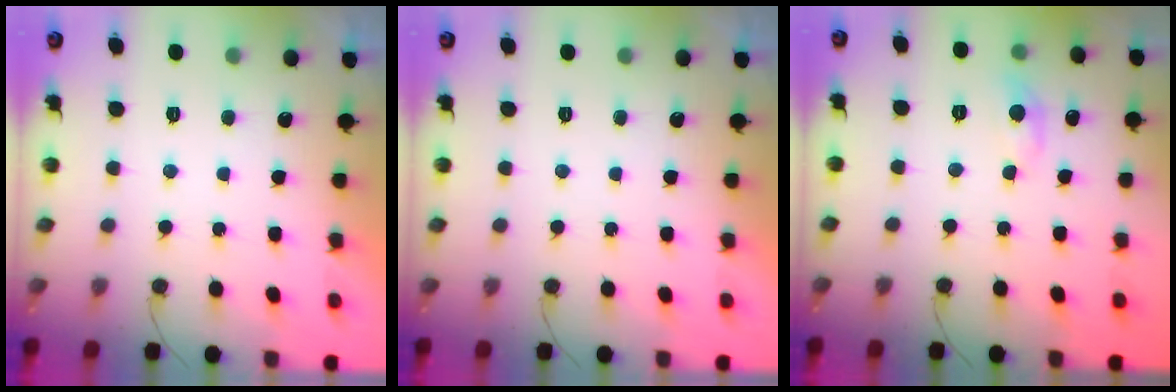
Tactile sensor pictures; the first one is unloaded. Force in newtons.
{"total": 0.0}
{"total": 5.3, "press": 5.2, "slide": 0.6}